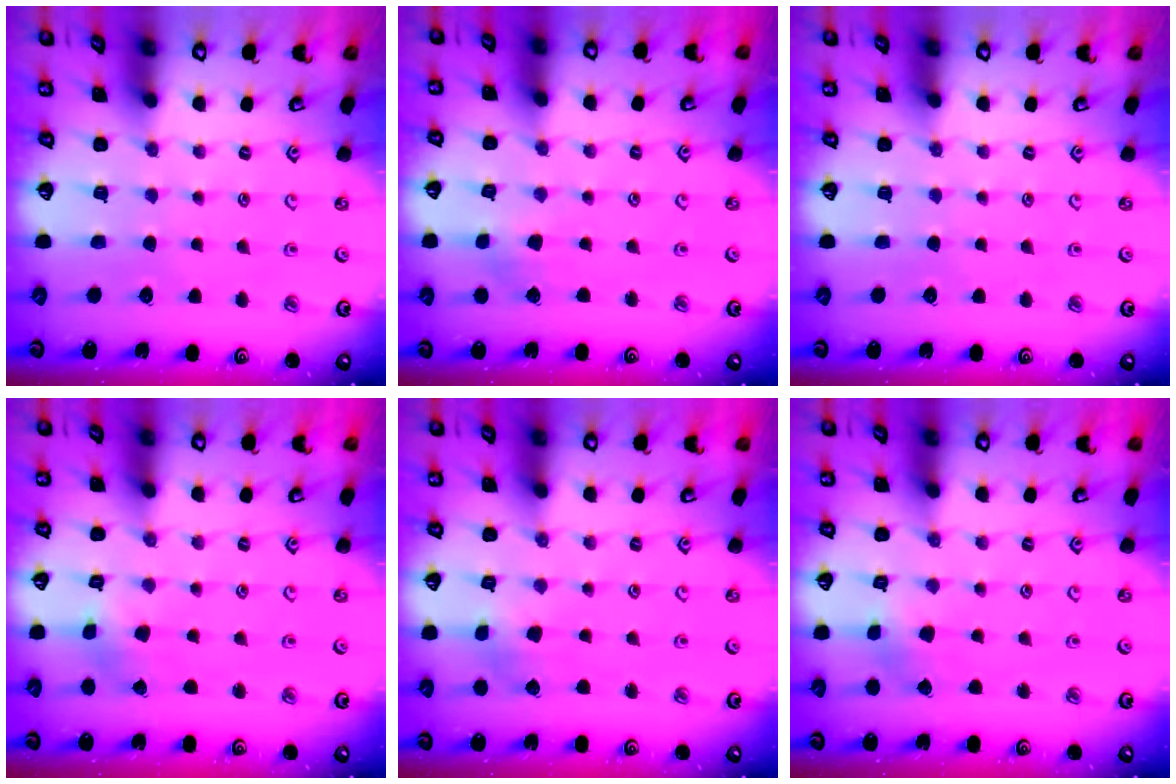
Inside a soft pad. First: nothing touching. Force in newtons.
{"total": 2.6, "press": 2.6, "slide": 0.5}
{"total": 0.0}
{"total": 1.4, "press": 1.4, "slide": 0.1}
{"total": 2.9, "press": 2.9, "slide": 0.1}
{"total": 2.8, "press": 2.8, "slide": 0.3}